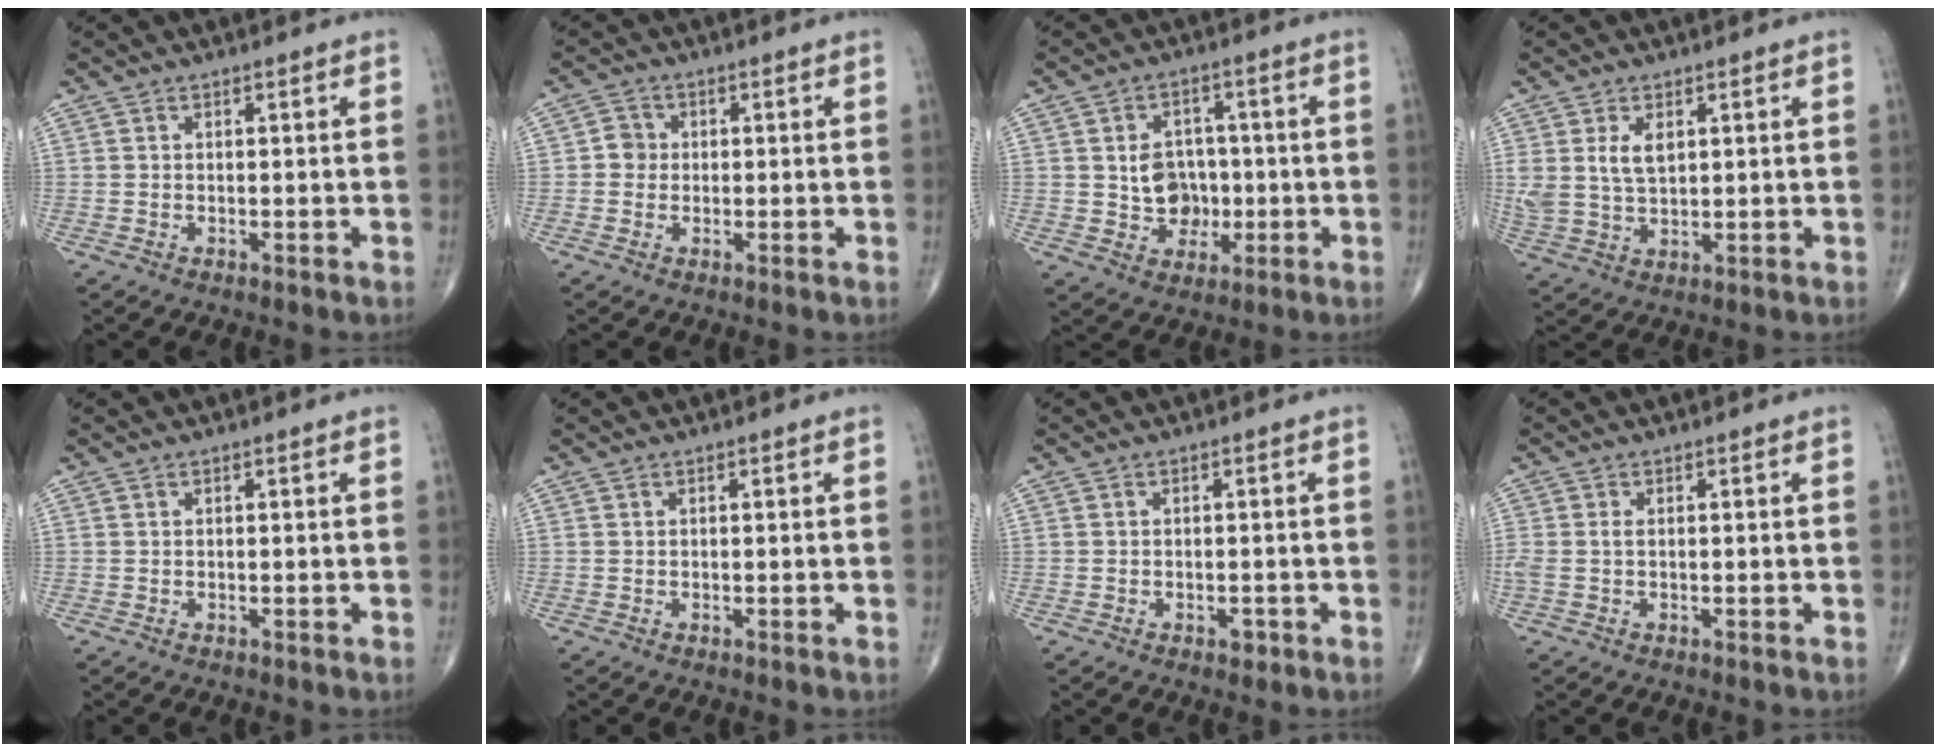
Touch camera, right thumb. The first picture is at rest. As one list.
[{"total": 3.1, "force": [-0.1, 2.9, 0.9], "torque": [0.004, 0.008, -0.008]}, {"total": 7.8, "force": [-0.4, 6.7, 4.1], "torque": [-0.024, 0.010, -0.003]}, {"total": 6.3, "force": [2.0, 3.7, 4.7], "torque": [-0.092, -0.005, 0.046]}, {"total": 0.0}, {"total": 0.0}, {"total": 1.4, "force": [-0.7, 0.8, 0.9], "torque": [-0.009, 0.001, -0.010]}, {"total": 2.0, "force": [0.0, 1.2, 1.6], "torque": [-0.051, 0.006, 0.002]}]